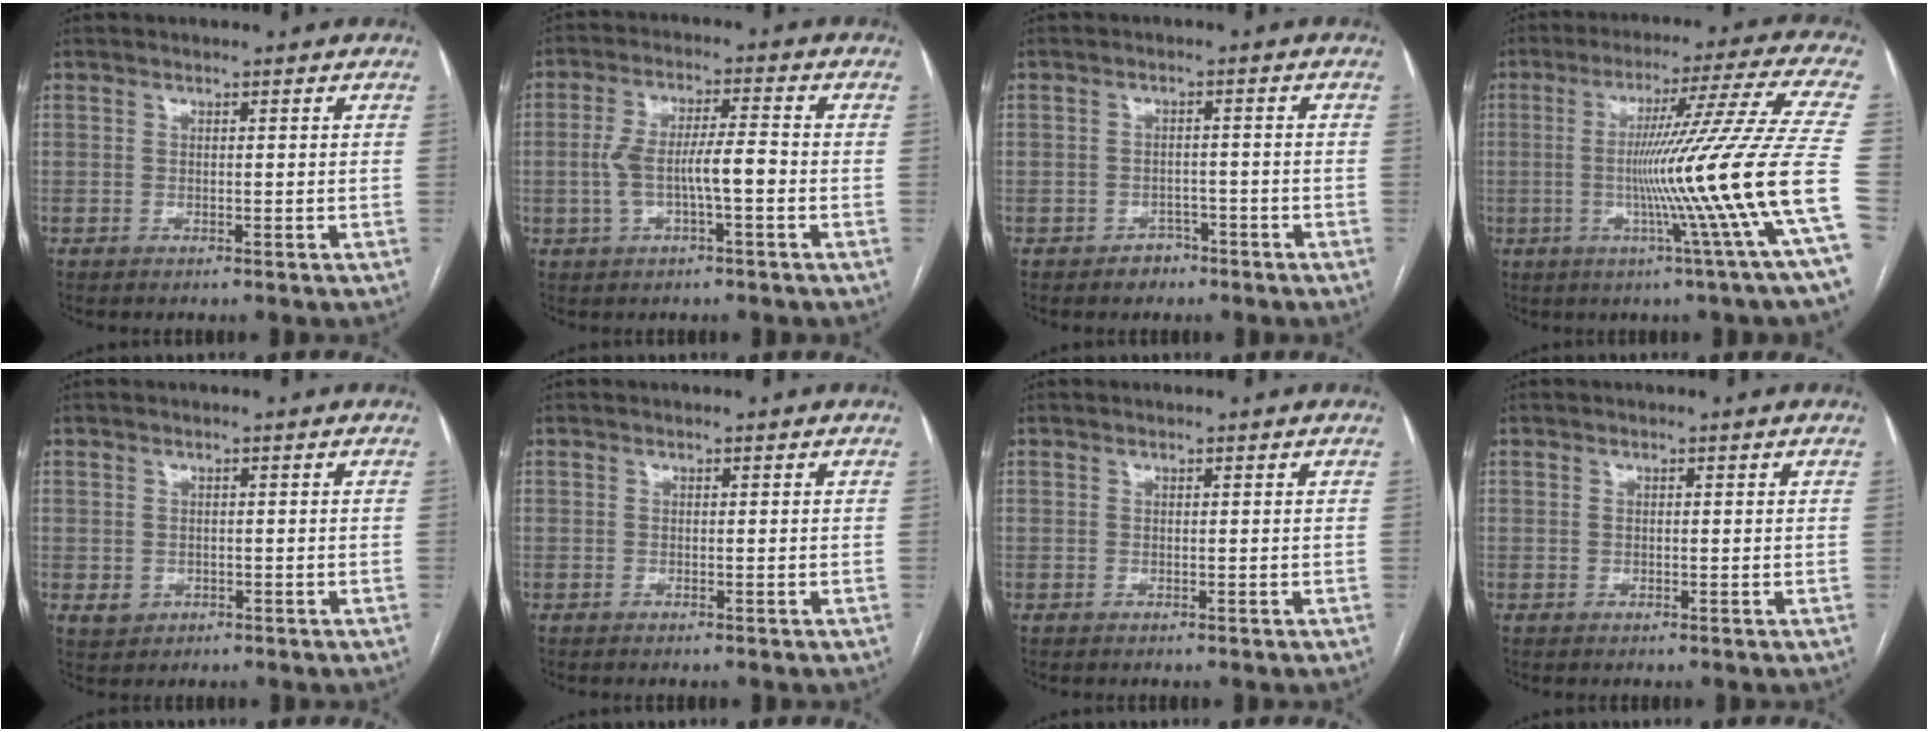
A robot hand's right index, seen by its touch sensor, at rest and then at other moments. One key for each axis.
{"total": 7.4, "fx": -1.4, "fy": 1.5, "fz": 7.1, "tx": -0.144, "ty": 0.020, "tz": -0.025}
{"total": 2.7, "fx": -1.9, "fy": 1.9, "fz": 0.5, "tx": -0.007, "ty": 0.008, "tz": -0.024}
{"total": 22.4, "fx": -4.0, "fy": -3.8, "fz": 21.8, "tx": -0.273, "ty": -0.018, "tz": -0.085}
{"total": 2.2, "fx": -0.5, "fy": 2.0, "fz": 0.7, "tx": -0.009, "ty": 0.003, "tz": 0.001}
{"total": 0.0}
{"total": 0.0}
{"total": 0.6, "fx": 0.0, "fy": 0.4, "fz": 0.4, "tx": -0.012, "ty": 0.003, "tz": 0.002}